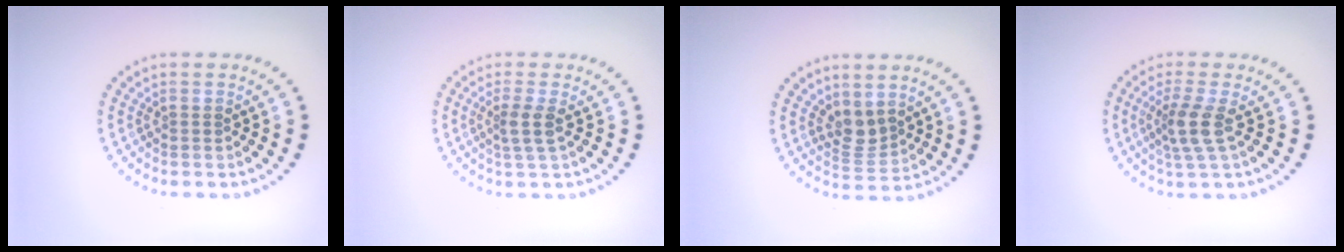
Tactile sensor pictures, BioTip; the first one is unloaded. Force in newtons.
{"total": 1.8, "press": 1.5, "slide": 1.0}
{"total": 2.3, "press": 1.8, "slide": 1.4}
{"total": 2.9, "press": 2.3, "slide": 1.8}